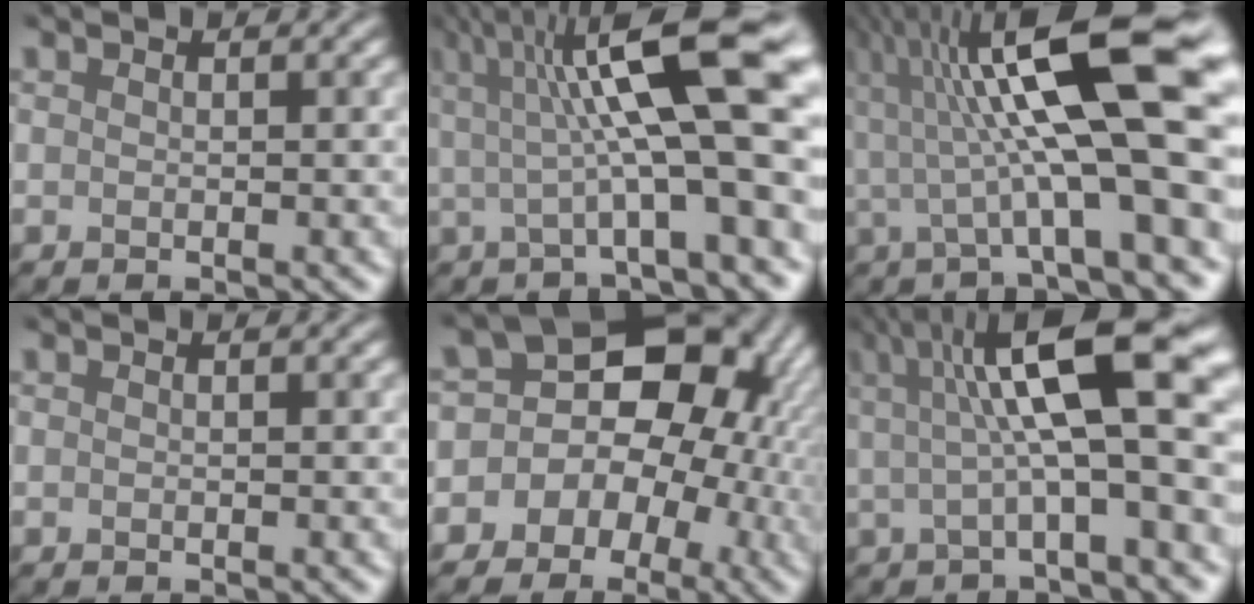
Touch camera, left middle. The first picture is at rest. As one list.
[{"total": 13.2, "force": [2.2, 3.3, 12.5], "torque": [-0.183, 0.015, 0.033]}, {"total": 14.7, "force": [2.3, 3.8, 14.1], "torque": [-0.225, 0.017, 0.034]}, {"total": 0.0}, {"total": 16.7, "force": [-0.7, 14.2, 8.9], "torque": [-0.118, 0.042, -0.044]}, {"total": 11.8, "force": [2.3, 3.0, 11.2], "torque": [-0.164, 0.021, 0.033]}]